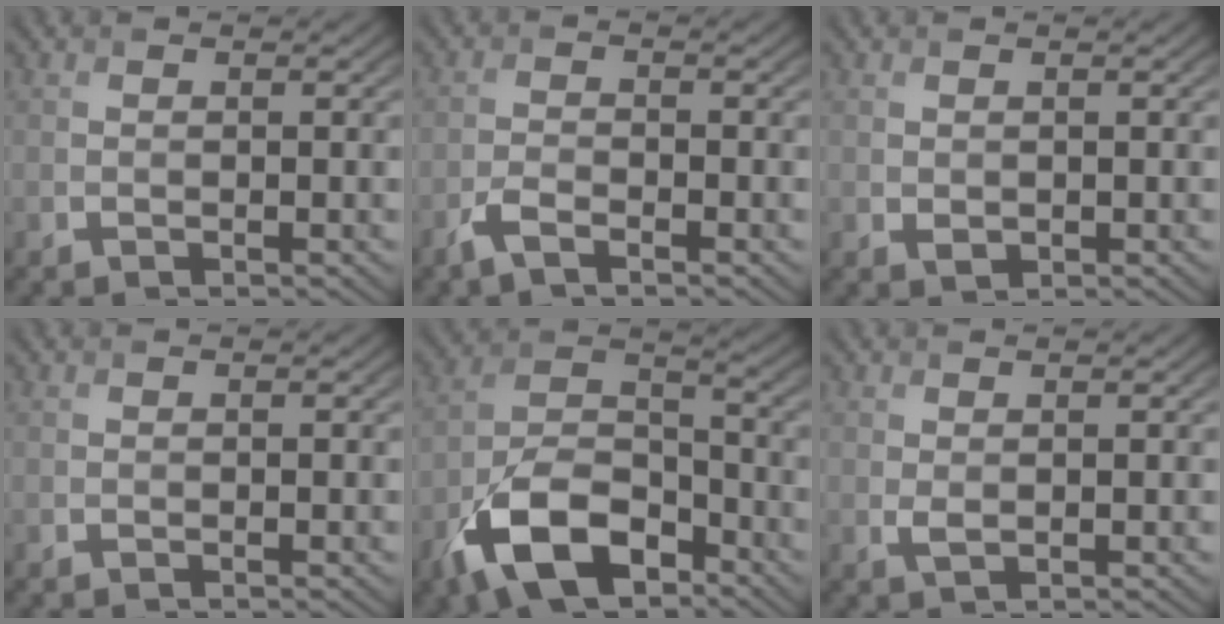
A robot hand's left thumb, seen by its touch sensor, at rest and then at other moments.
{"total": 2.6, "force": [-1.9, 0.8, 1.6], "torque": [-0.040, -0.001, -0.045]}
{"total": 0.8, "force": [0.2, 0.6, 0.4], "torque": [-0.010, -0.005, 0.009]}
{"total": 0.0}
{"total": 12.7, "force": [-7.3, 6.6, 8.0], "torque": [-0.167, -0.008, -0.148]}
{"total": 1.0, "force": [0.3, 0.5, 0.8], "torque": [-0.022, -0.002, 0.010]}